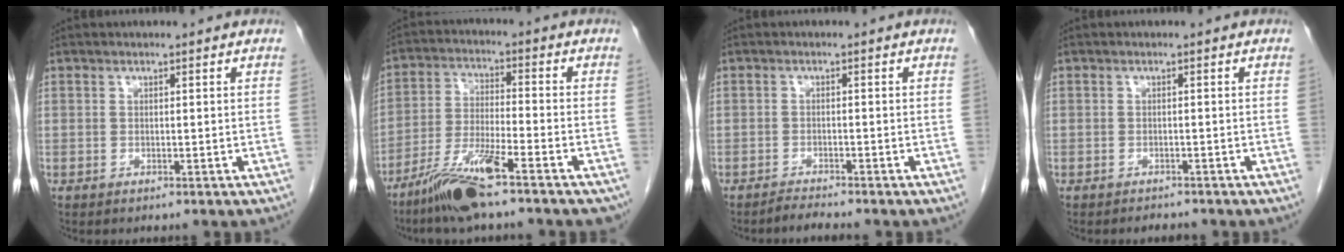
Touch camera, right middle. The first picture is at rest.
{"total": 11.8, "force": [-8.3, 1.1, 8.3], "torque": [-0.156, -0.023, -0.149]}
{"total": 1.7, "force": [-1.6, -0.4, 0.1], "torque": [-0.008, -0.009, -0.031]}
{"total": 1.5, "force": [-1.4, 0.5, 0.1], "torque": [-0.007, -0.004, -0.019]}